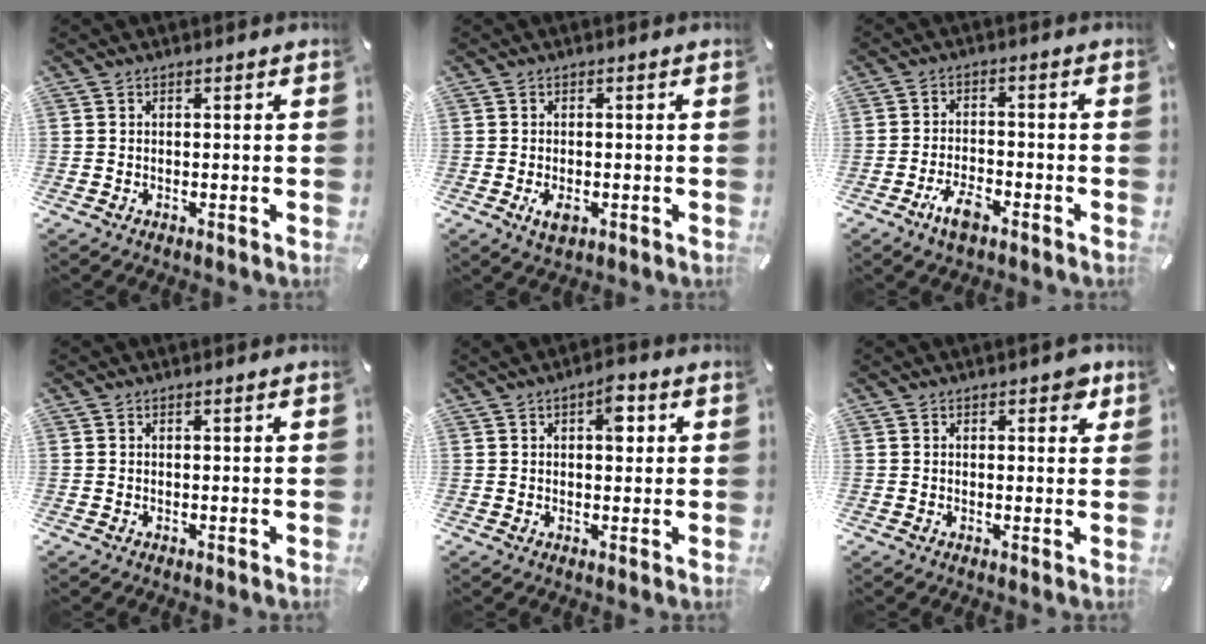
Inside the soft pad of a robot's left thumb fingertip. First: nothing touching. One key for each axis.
{"total": 3.2, "fx": -1.0, "fy": 1.9, "fz": 2.3, "tx": -0.046, "ty": -0.004, "tz": -0.021}
{"total": 5.8, "fx": -3.9, "fy": 2.5, "fz": 3.6, "tx": -0.072, "ty": 0.018, "tz": -0.072}
{"total": 0.0}
{"total": 5.3, "fx": 1.6, "fy": 2.9, "fz": 4.1, "tx": -0.038, "ty": -0.009, "tz": 0.016}
{"total": 3.0, "fx": 1.5, "fy": 1.8, "fz": 1.9, "tx": -0.012, "ty": -0.004, "tz": 0.018}